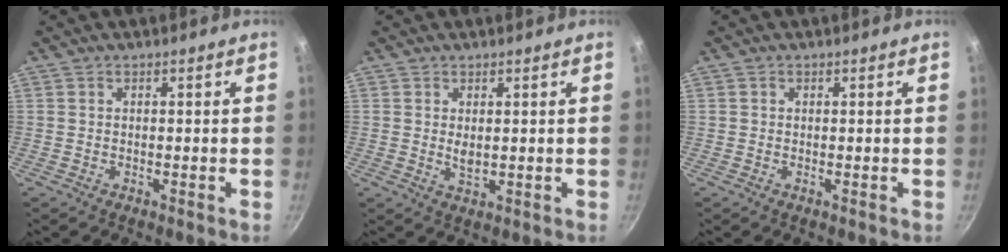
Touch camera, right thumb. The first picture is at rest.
{"total": 2.7, "force": [0.7, 1.3, 2.2], "torque": [-0.039, -0.008, 0.015]}
{"total": 0.0}